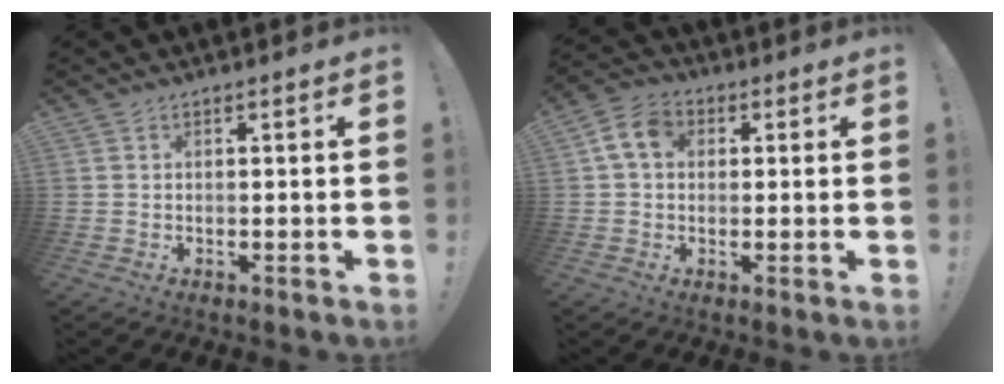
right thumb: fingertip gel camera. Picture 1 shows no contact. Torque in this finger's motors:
{"motor_torque": [0.86, 0.82, 0.62, 0.16, -0.01]}